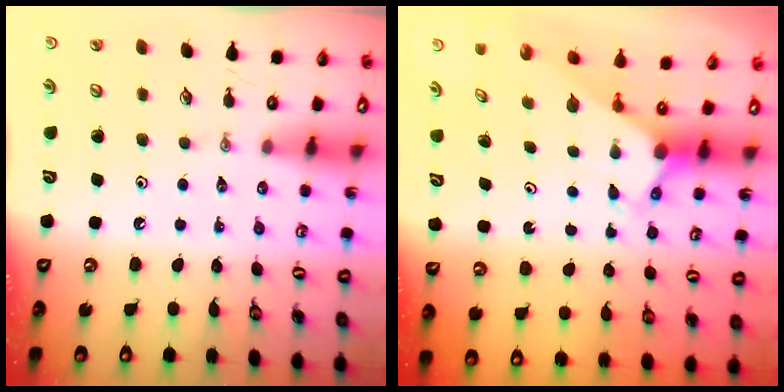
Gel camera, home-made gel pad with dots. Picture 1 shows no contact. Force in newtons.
{"total": 2.8, "press": 2.8, "slide": 0.1}